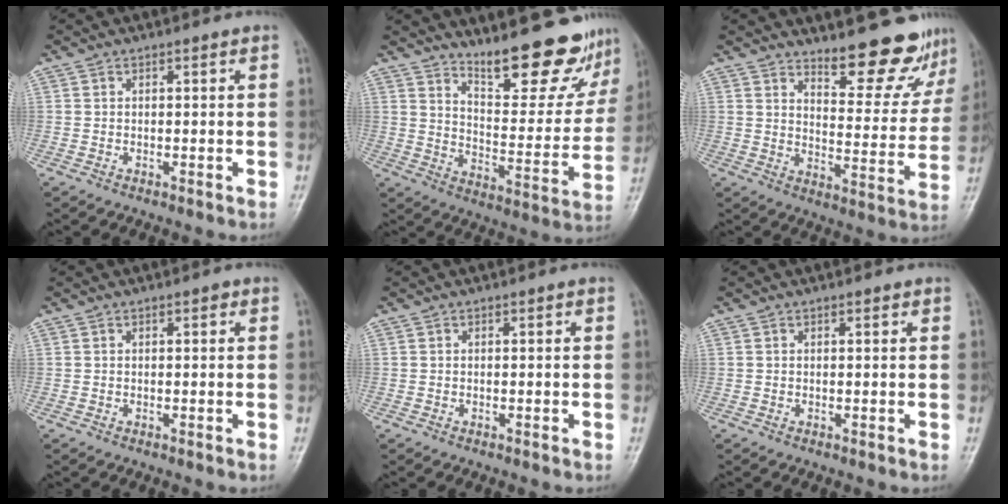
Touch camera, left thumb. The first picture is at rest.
{"total": 18.6, "force": [15.4, 4.7, 9.4], "torque": [-0.095, -0.117, 0.218]}
{"total": 13.5, "force": [11.9, 3.4, 5.4], "torque": [-0.040, -0.106, 0.157]}
{"total": 0.7, "force": [0.4, 0.3, 0.5], "torque": [-0.004, 0.000, 0.003]}
{"total": 0.0}
{"total": 0.7, "force": [0.5, 0.3, 0.4], "torque": [-0.008, -0.002, 0.005]}